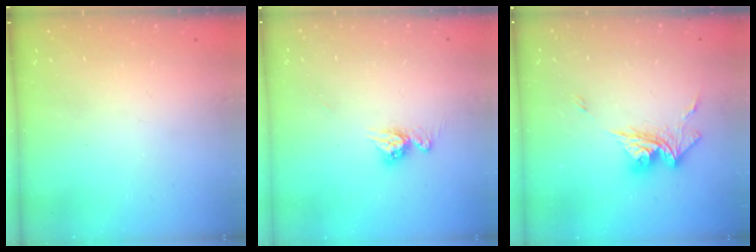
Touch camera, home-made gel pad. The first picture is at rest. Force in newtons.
{"total": 8.5, "press": 8.4, "slide": 0.8}
{"total": 12.0, "press": 11.9, "slide": 1.5}